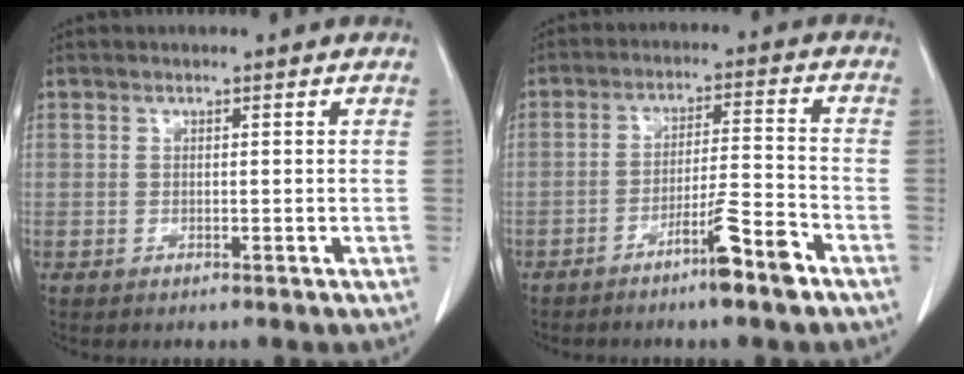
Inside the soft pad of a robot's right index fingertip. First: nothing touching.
{"total": 7.5, "force": [-4.9, -0.2, 5.6], "torque": [-0.090, 0.001, -0.085]}